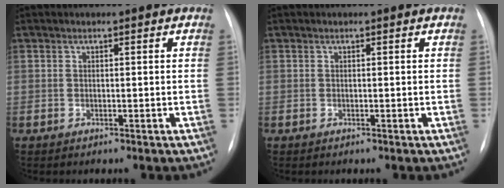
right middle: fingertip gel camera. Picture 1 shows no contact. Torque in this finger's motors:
{"motor_torque": [0.66, -0.62, 0.03, -0.01]}